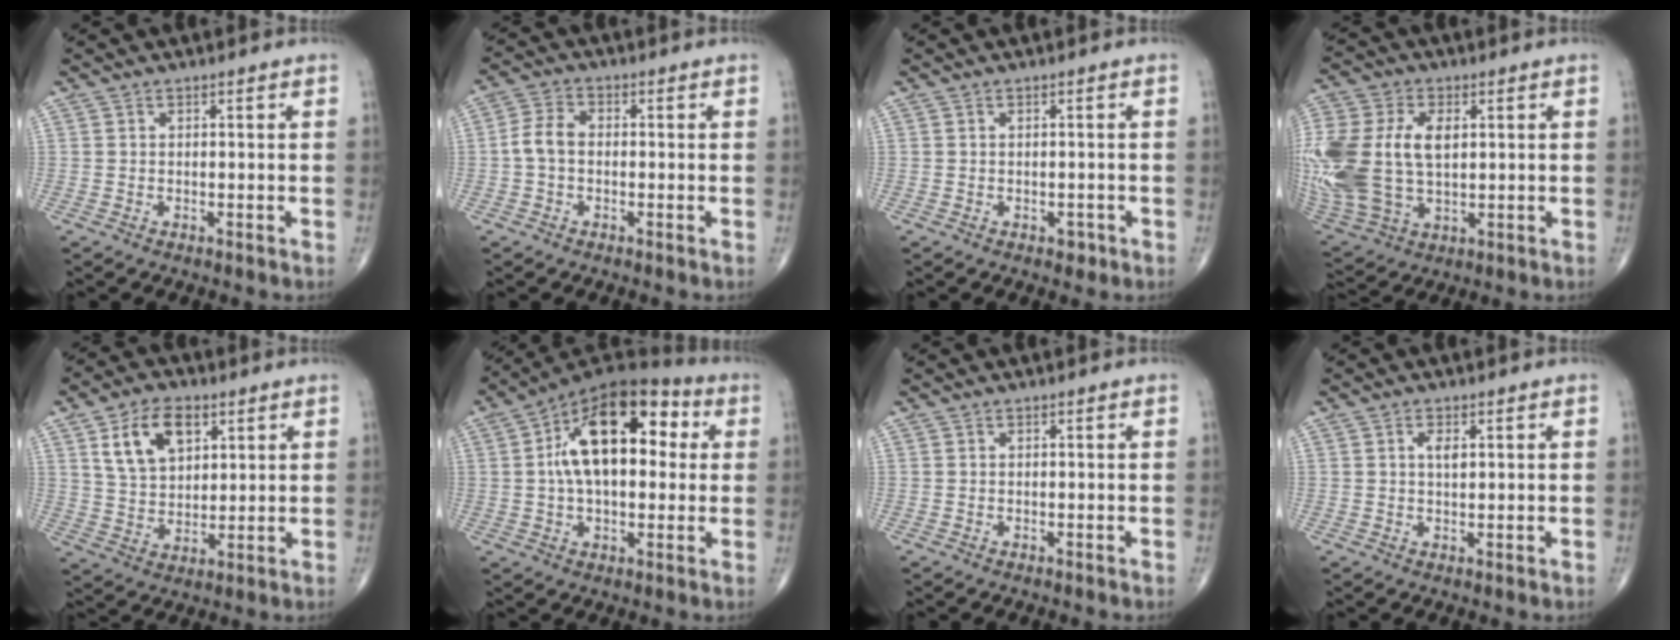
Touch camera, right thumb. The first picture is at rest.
{"total": 4.6, "force": [-0.6, 3.1, 3.4], "torque": [-0.067, 0.016, -0.021]}
{"total": 1.4, "force": [-0.7, 0.9, 0.8], "torque": [-0.005, 0.001, -0.007]}
{"total": 23.6, "force": [2.3, 15.0, 18.1], "torque": [-0.448, 0.010, 0.057]}
{"total": 11.4, "force": [4.9, 7.0, 7.5], "torque": [-0.109, -0.015, 0.094]}
{"total": 19.6, "force": [3.5, 10.8, 16.0], "torque": [-0.231, 0.027, 0.043]}
{"total": 0.0}
{"total": 2.6, "force": [0.8, 1.2, 2.1], "torque": [-0.035, -0.004, 0.012]}